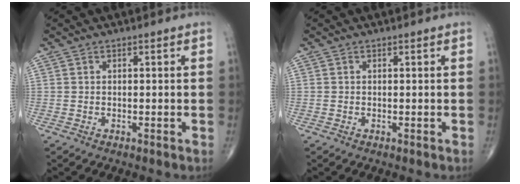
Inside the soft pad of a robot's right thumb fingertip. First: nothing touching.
{"total": 0.0}